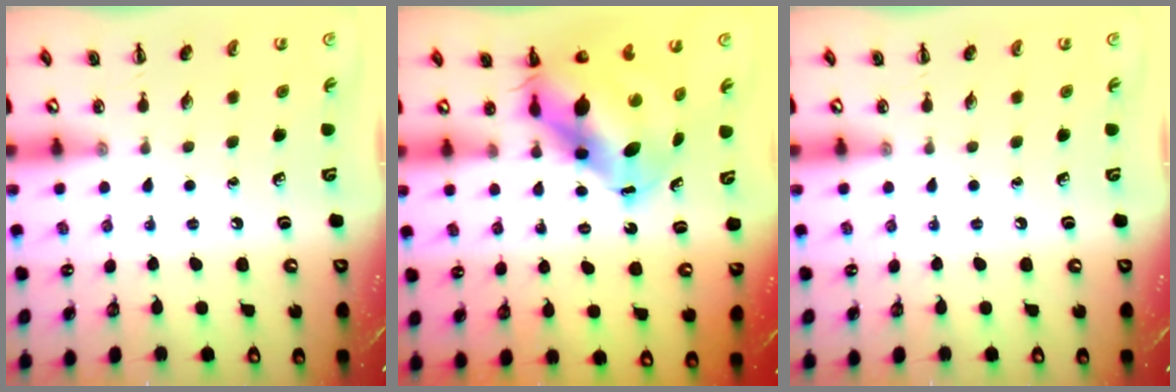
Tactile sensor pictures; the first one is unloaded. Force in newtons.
{"total": 8.8, "press": 8.6, "slide": 1.9}
{"total": 0.0}